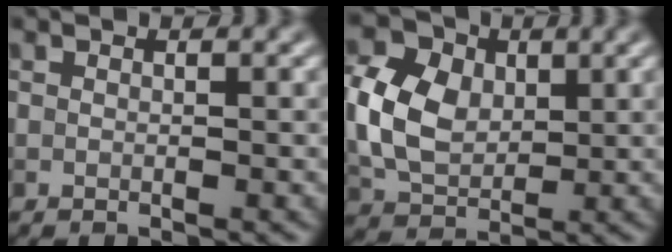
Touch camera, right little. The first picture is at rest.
{"total": 6.8, "force": [0.7, 5.1, 4.5], "torque": [-0.101, 0.009, 0.009]}